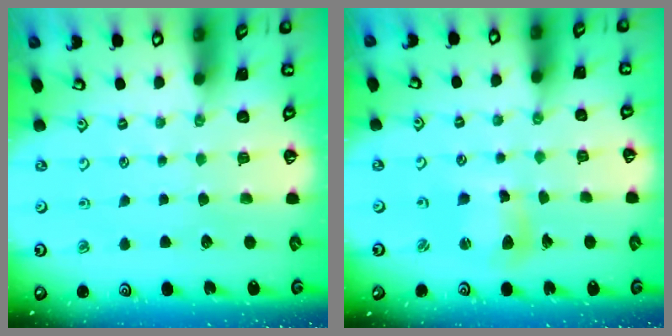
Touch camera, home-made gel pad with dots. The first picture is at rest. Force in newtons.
{"total": 7.5, "press": 7.4, "slide": 1.0}